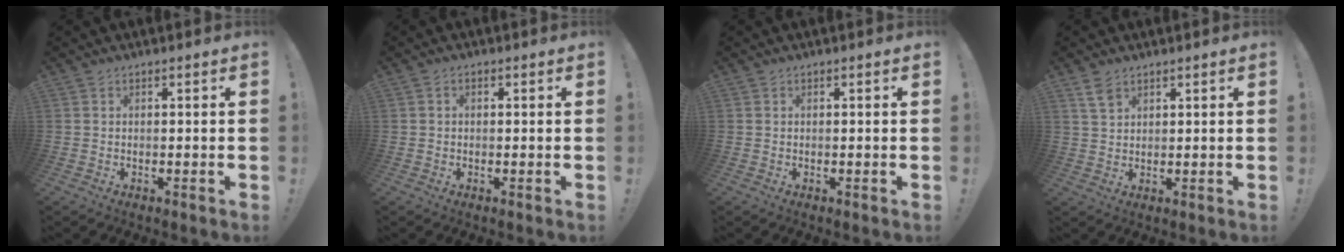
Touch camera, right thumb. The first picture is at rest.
{"total": 1.2, "force": [-0.2, 0.9, 0.7], "torque": [-0.010, 0.003, -0.004]}
{"total": 0.0}
{"total": 4.2, "force": [2.7, 2.2, 2.2], "torque": [-0.033, -0.013, 0.050]}